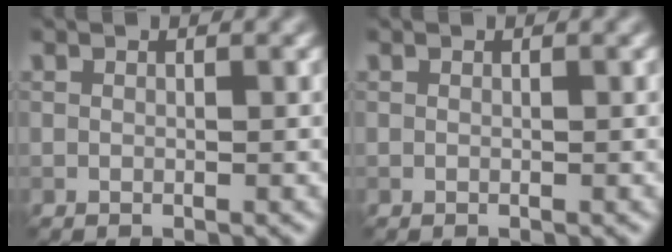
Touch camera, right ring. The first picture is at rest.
{"total": 0.0}